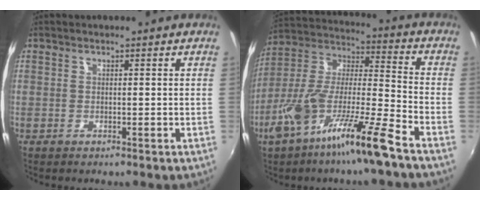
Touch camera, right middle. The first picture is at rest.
{"total": 17.3, "force": [-10.3, 1.4, 13.8], "torque": [-0.247, -0.017, -0.196]}